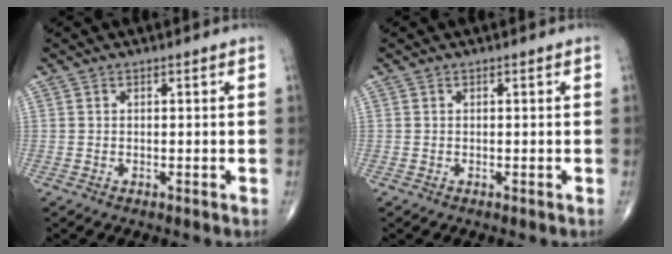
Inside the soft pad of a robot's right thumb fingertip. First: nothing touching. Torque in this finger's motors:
{"motor_torque": [0.00, 0.00, 0.00, 0.00, 0.00]}